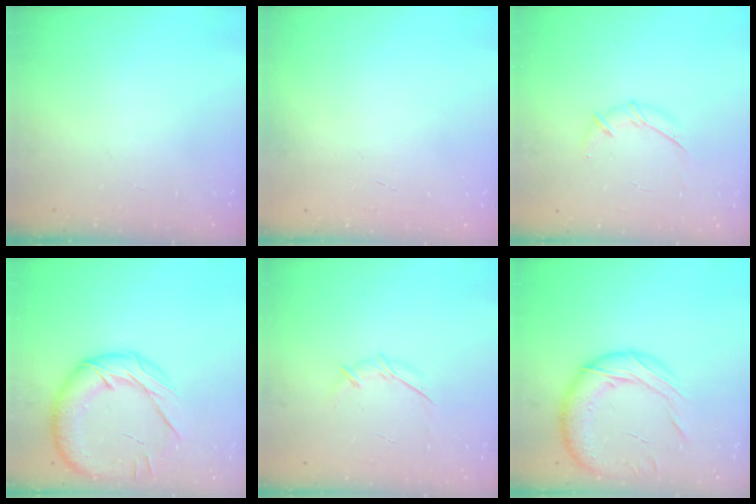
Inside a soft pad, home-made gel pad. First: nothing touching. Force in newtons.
{"total": 0.0}
{"total": 7.2, "press": 7.2, "slide": 1.0}
{"total": 18.0, "press": 17.8, "slide": 2.5}
{"total": 4.5, "press": 4.3, "slide": 1.0}
{"total": 18.0, "press": 17.7, "slide": 3.4}